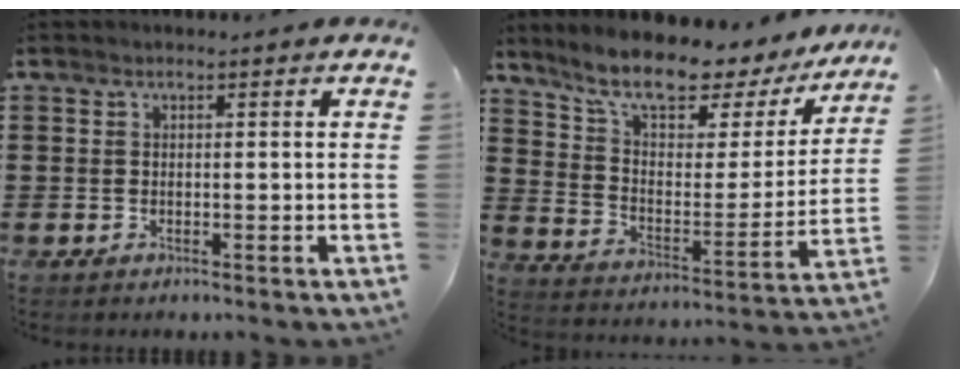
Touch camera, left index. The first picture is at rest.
{"total": 9.6, "force": [8.0, 2.2, 4.7], "torque": [-0.113, -0.057, 0.134]}